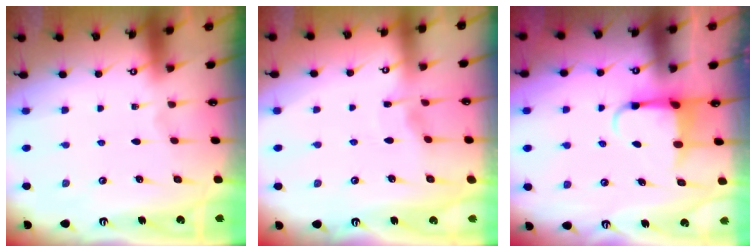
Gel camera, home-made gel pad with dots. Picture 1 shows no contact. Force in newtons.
{"total": 2.7, "press": 2.7, "slide": 0.3}
{"total": 3.7, "press": 3.6, "slide": 0.7}